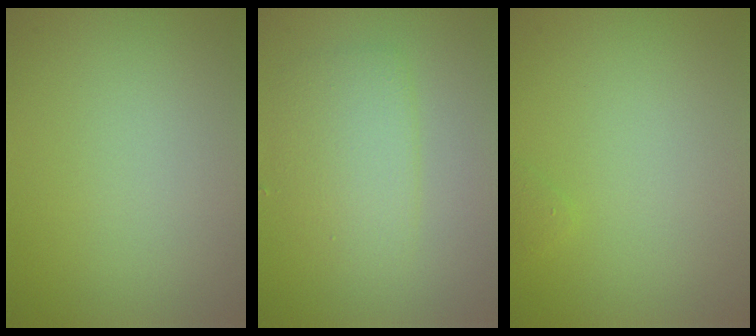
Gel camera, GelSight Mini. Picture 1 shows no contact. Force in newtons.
{"total": 2.3, "press": 2.3, "slide": 0.1}
{"total": 0.6, "press": 0.6, "slide": 0.1}